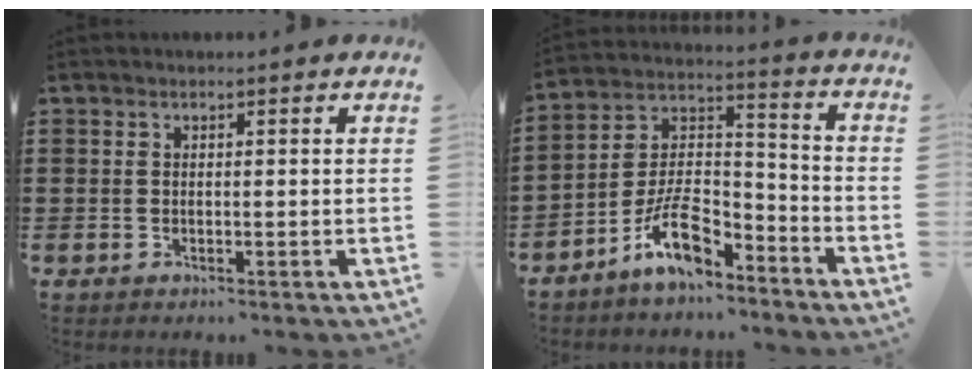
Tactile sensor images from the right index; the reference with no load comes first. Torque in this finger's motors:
{"motor_torque": [2.14, 0.00, 0.98, 0.20]}